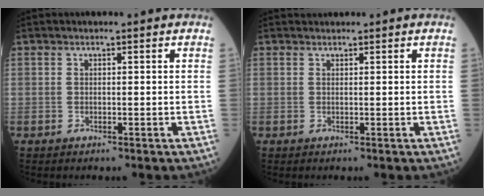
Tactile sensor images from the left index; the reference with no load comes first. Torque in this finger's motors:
{"motor_torque": [-0.09, -0.31, 0.06, 0.02]}